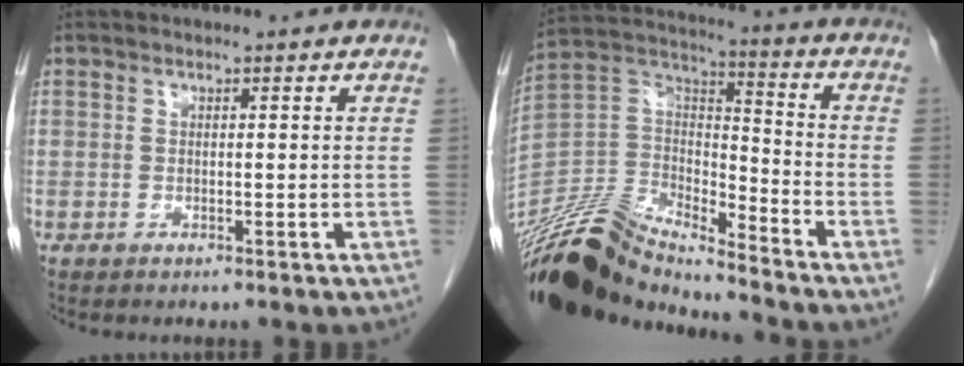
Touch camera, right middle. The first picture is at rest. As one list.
[{"total": 15.4, "force": [-14.6, 1.8, 4.6], "torque": [-0.085, 0.036, -0.280]}]